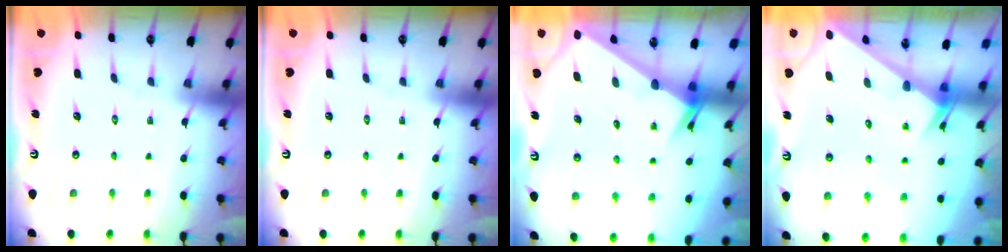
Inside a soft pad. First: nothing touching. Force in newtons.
{"total": 0.0}
{"total": 3.2, "press": 3.2, "slide": 0.1}
{"total": 2.1, "press": 2.1, "slide": 0.1}